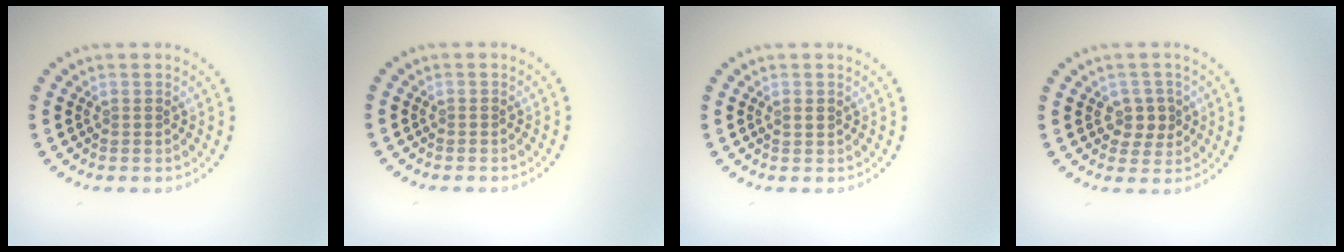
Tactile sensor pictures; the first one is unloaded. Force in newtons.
{"total": 0.0}
{"total": 1.0, "press": 1.0, "slide": 0.1}
{"total": 2.2, "press": 2.1, "slide": 0.6}